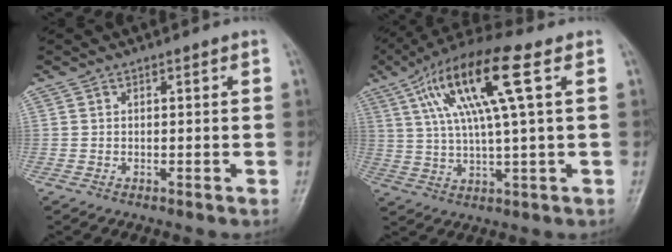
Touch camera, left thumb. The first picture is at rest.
{"total": 15.4, "force": [5.3, 2.5, 14.3], "torque": [-0.287, 0.016, 0.093]}